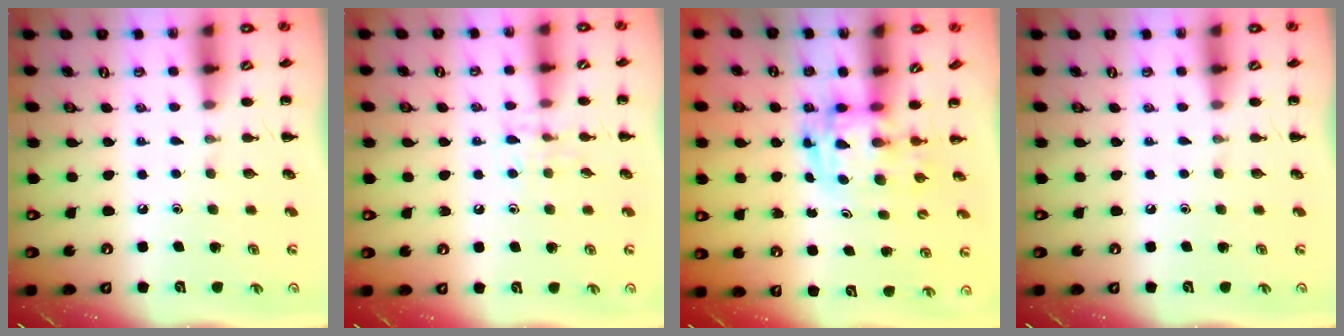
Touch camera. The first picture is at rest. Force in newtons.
{"total": 6.1, "press": 6.0, "slide": 0.9}
{"total": 2.9, "press": 2.9, "slide": 0.5}
{"total": 0.0}